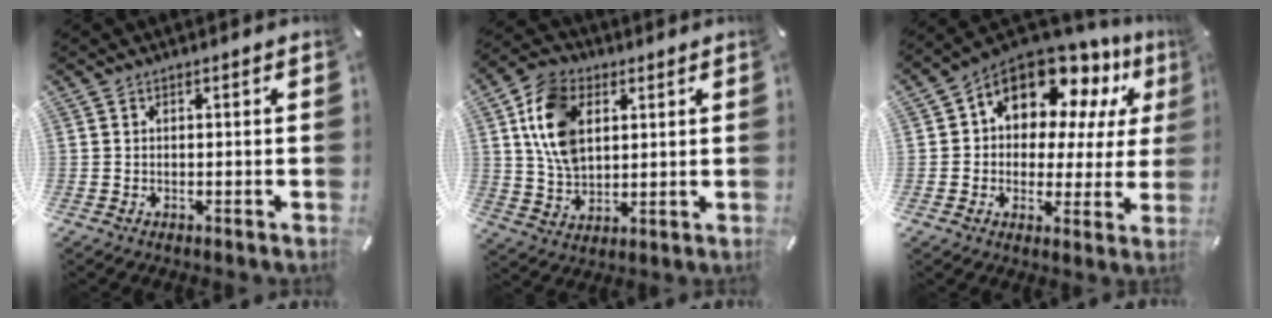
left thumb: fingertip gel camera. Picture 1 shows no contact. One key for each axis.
{"total": 12.7, "fx": 4.0, "fy": 9.1, "fz": 7.8, "tx": -0.175, "ty": 0.005, "tz": 0.073}
{"total": 13.8, "fx": 9.4, "fy": 8.0, "fz": 6.2, "tx": -0.109, "ty": -0.075, "tz": 0.167}